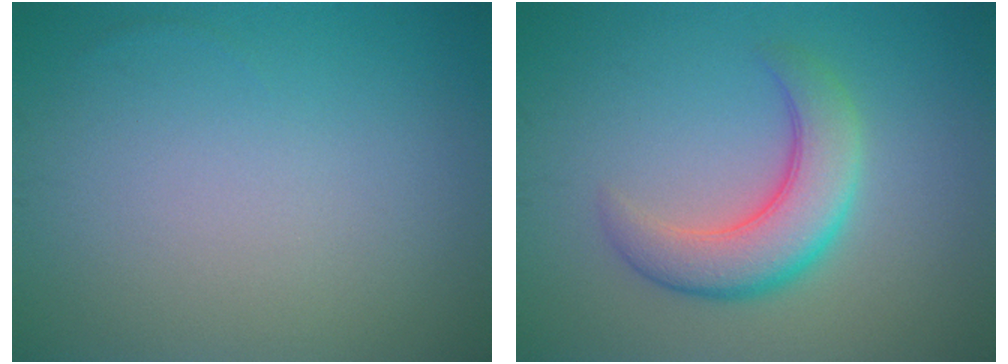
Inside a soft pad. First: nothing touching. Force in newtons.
{"total": 5.2, "press": 5.2, "slide": 0.3}